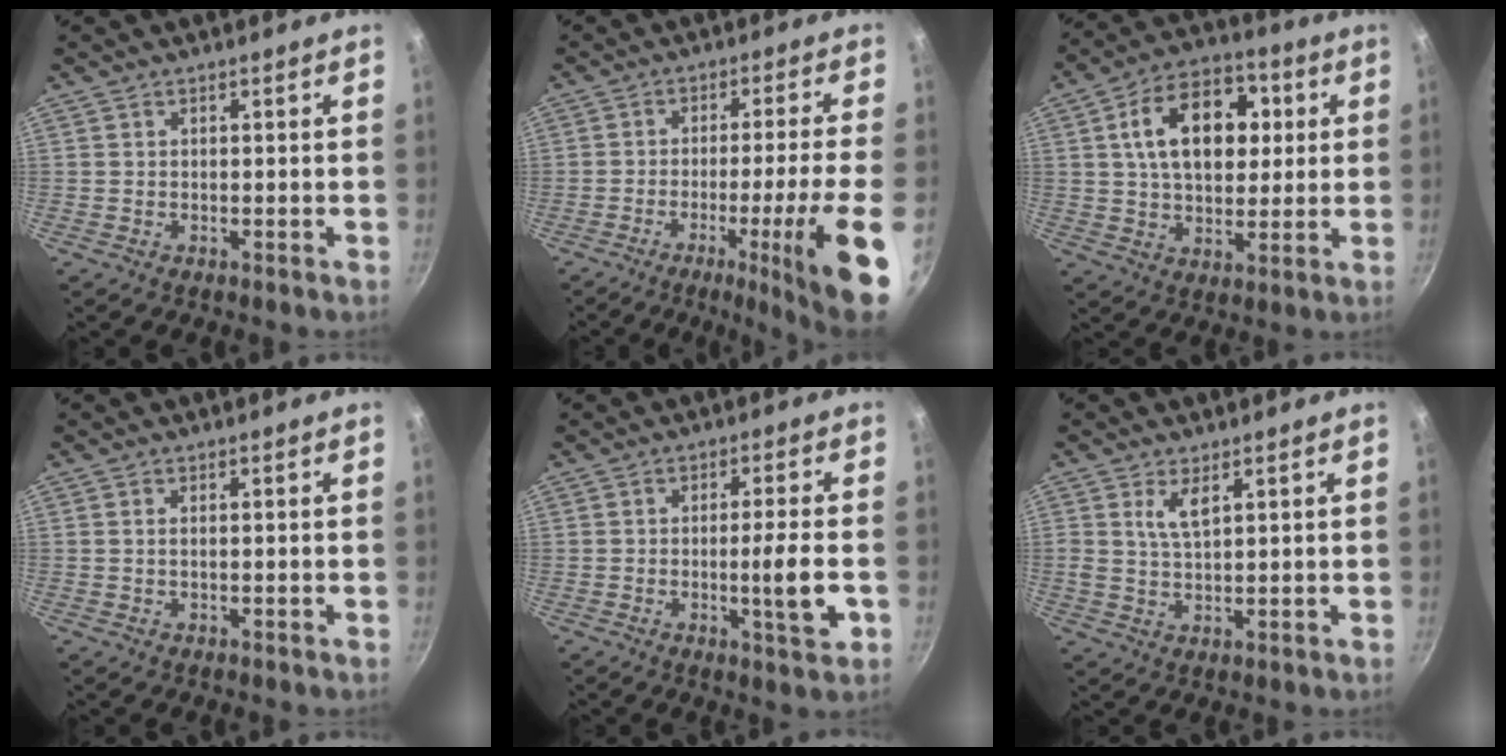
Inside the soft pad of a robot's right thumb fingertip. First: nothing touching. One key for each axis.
{"total": 15.2, "fx": -5.5, "fy": 0.2, "fz": 14.1, "tx": -0.200, "ty": 0.016, "tz": -0.077}
{"total": 17.4, "fx": 3.8, "fy": 11.3, "fz": 12.7, "tx": -0.165, "ty": 0.011, "tz": 0.051}
{"total": 0.8, "fx": 0.2, "fy": 0.3, "fz": 0.7, "tx": -0.015, "ty": 0.000, "tz": 0.002}
{"total": 7.5, "fx": -1.6, "fy": 0.3, "fz": 7.3, "tx": -0.116, "ty": 0.002, "tz": -0.026}
{"total": 4.2, "fx": 2.0, "fy": 1.6, "fz": 3.3, "tx": -0.062, "ty": -0.015, "tz": 0.041}